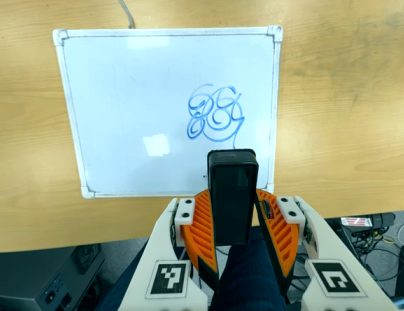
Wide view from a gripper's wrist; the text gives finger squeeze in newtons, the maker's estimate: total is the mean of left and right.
{"total": 4.6, "left": 4.4, "right": 4.9}